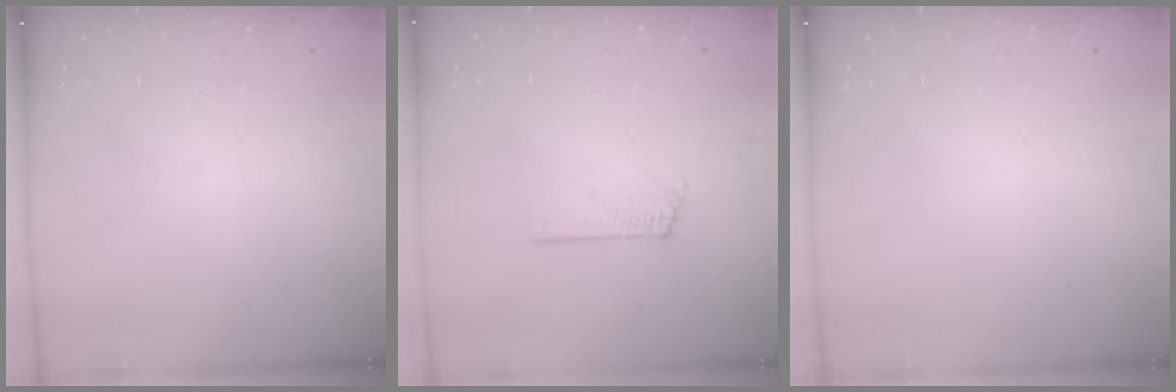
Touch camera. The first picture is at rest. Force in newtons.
{"total": 1.5, "press": 1.5, "slide": 0.1}
{"total": 0.0}